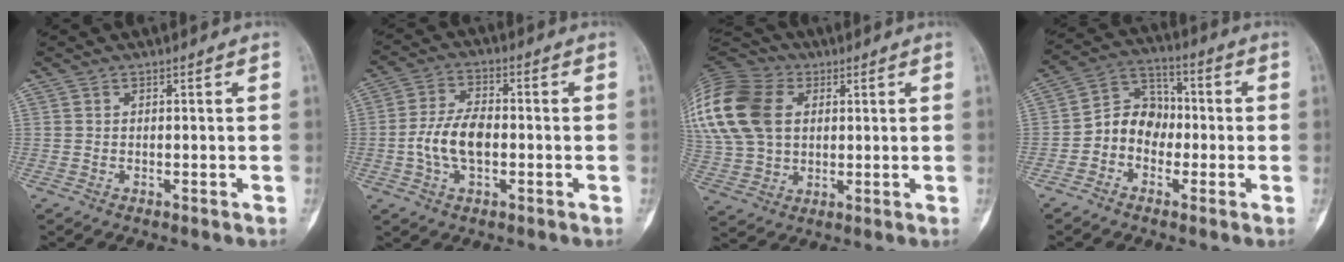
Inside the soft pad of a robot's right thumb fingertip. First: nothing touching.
{"total": 8.7, "force": [-1.4, 4.8, 7.2], "torque": [-0.143, 0.018, -0.028]}
{"total": 23.7, "force": [6.1, 16.9, 15.4], "torque": [-0.350, 0.032, 0.118]}
{"total": 8.4, "force": [-1.8, 7.0, 4.3], "torque": [-0.041, 0.039, -0.049]}